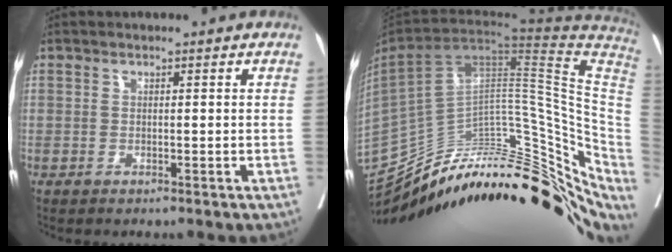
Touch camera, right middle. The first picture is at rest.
{"total": 36.4, "force": [-23.2, 12.9, 25.0], "torque": [-0.358, -0.001, -0.333]}